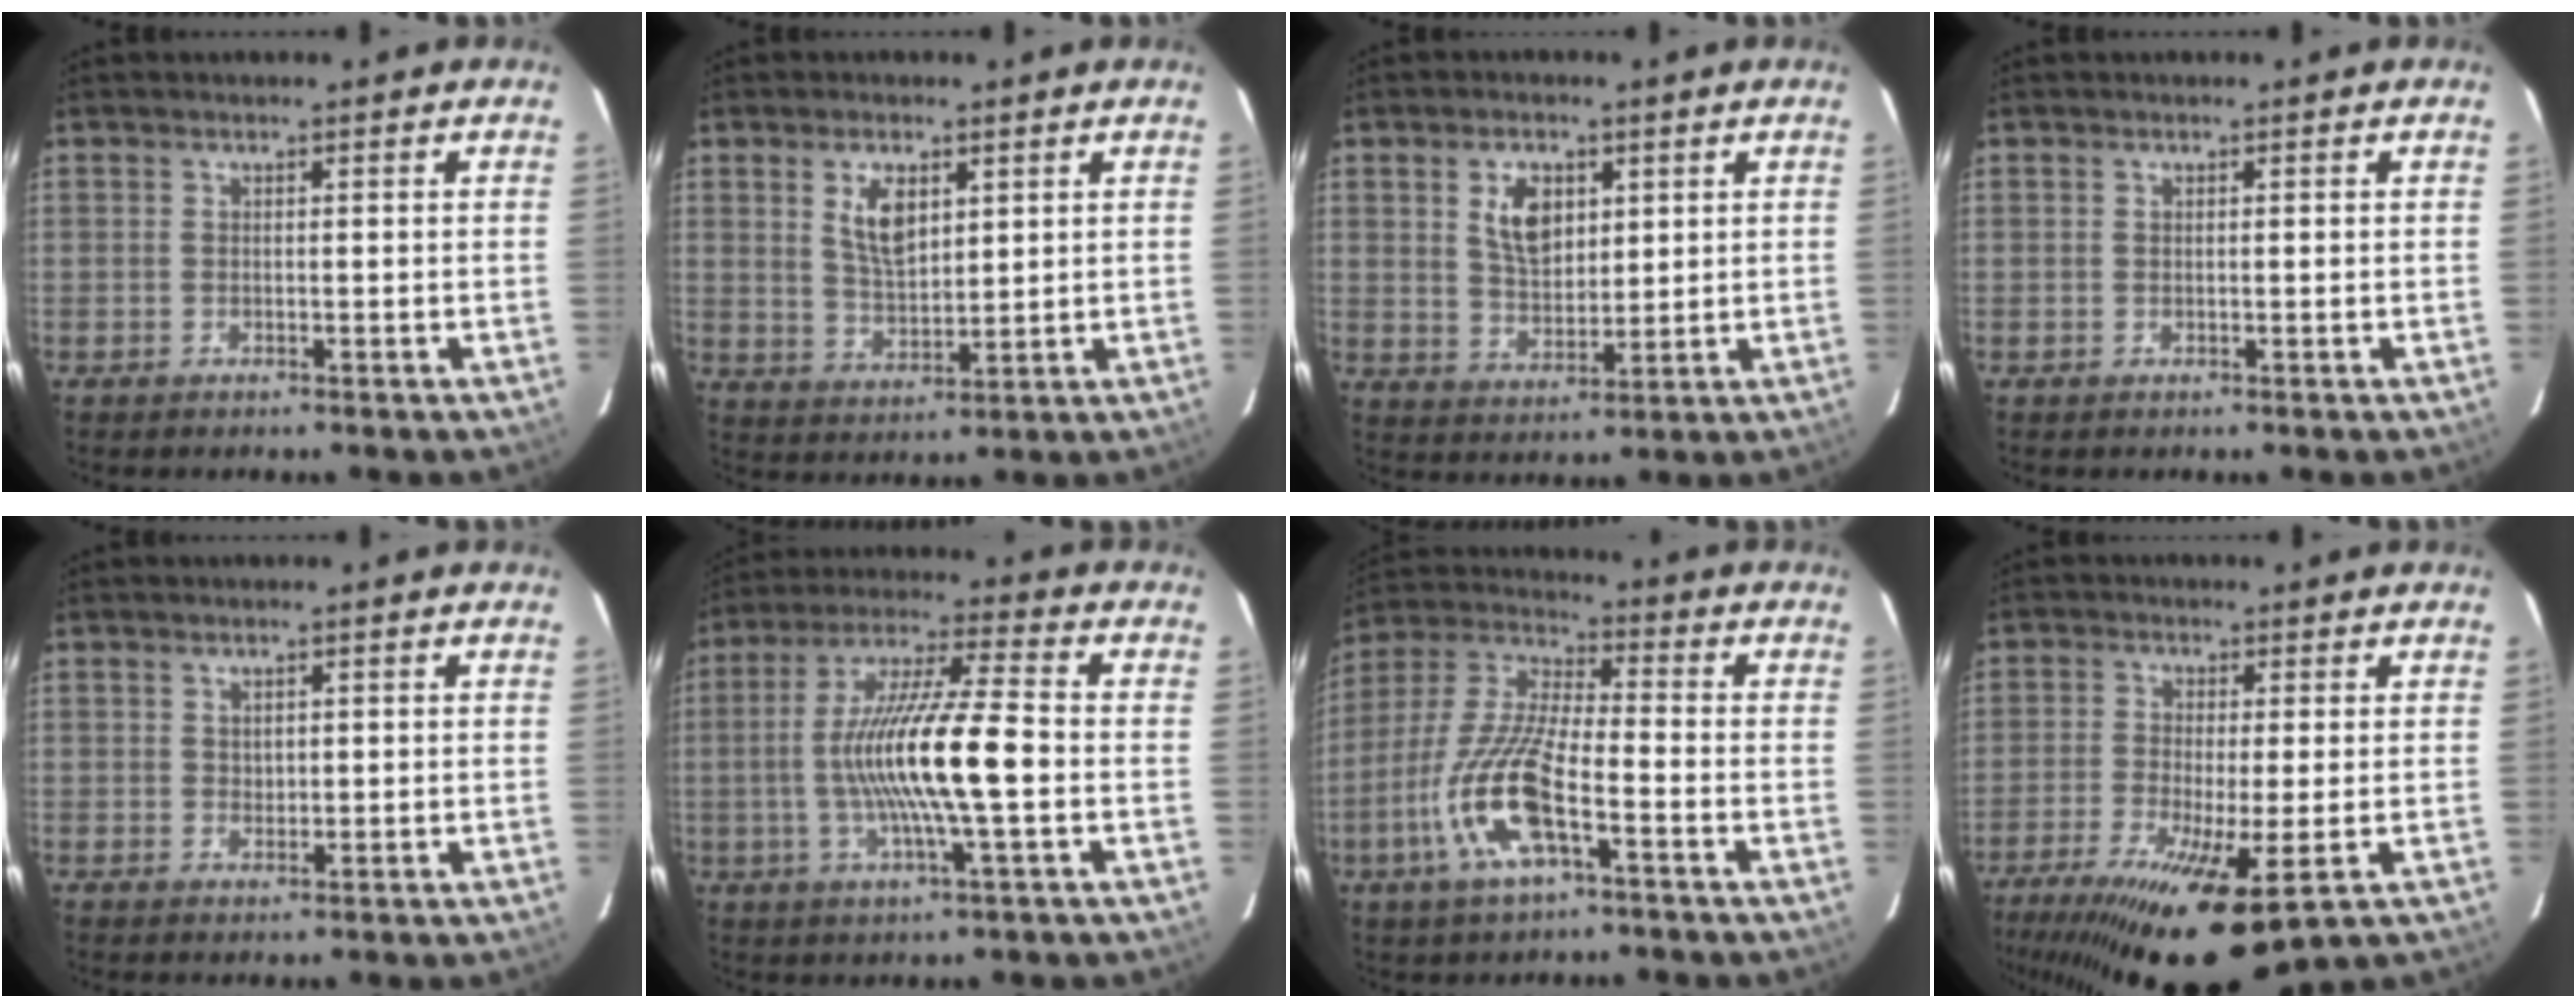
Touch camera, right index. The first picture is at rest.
{"total": 6.9, "force": [2.8, 3.4, 5.3], "torque": [-0.096, 0.001, 0.059]}
{"total": 7.5, "force": [2.8, 4.4, 5.4], "torque": [-0.097, 0.007, 0.056]}
{"total": 0.0}
{"total": 1.5, "force": [0.5, 1.2, 0.7], "torque": [-0.008, 0.004, 0.011]}
{"total": 16.4, "force": [-2.3, 0.8, 16.2], "torque": [-0.304, 0.002, -0.044]}
{"total": 15.1, "force": [-6.2, 4.1, 13.2], "torque": [-0.285, -0.009, -0.126]}
{"total": 15.9, "force": [-8.4, 3.7, 13.0], "torque": [-0.266, -0.056, -0.142]}